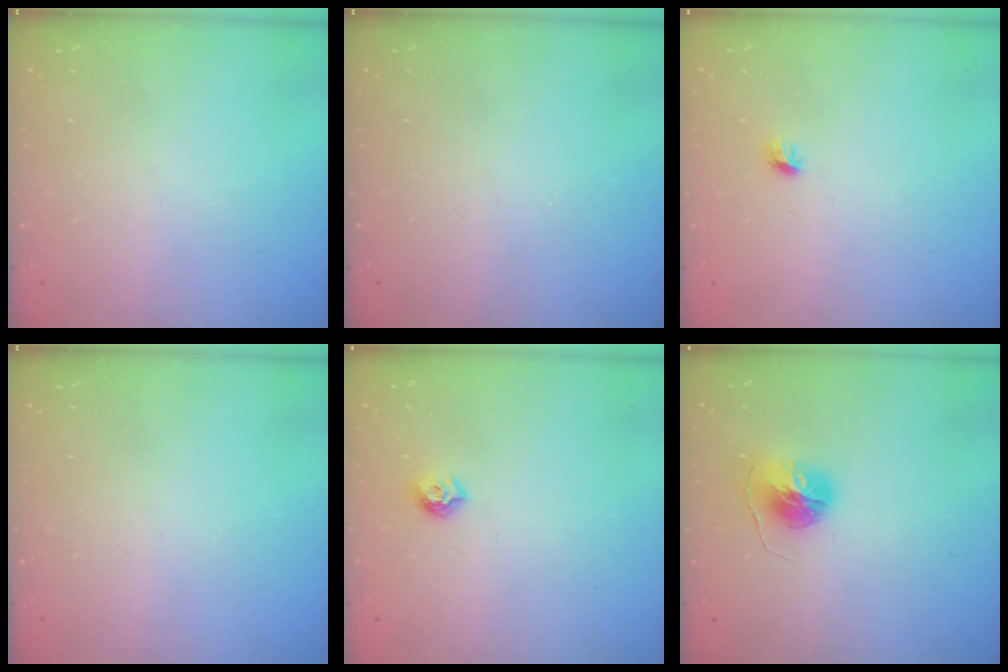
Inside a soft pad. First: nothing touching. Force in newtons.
{"total": 0.0}
{"total": 4.2, "press": 4.1, "slide": 1.0}
{"total": 0.0}
{"total": 6.9, "press": 6.8, "slide": 0.7}
{"total": 7.7, "press": 7.6, "slide": 0.6}